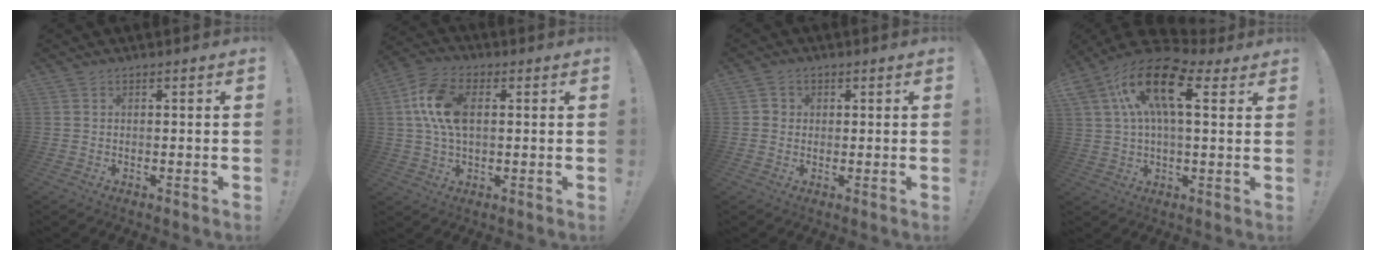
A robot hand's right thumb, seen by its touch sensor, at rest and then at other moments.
{"total": 13.2, "force": [2.2, 8.0, 10.2], "torque": [-0.197, 0.006, 0.041]}
{"total": 2.2, "force": [0.3, 2.2, 0.4], "torque": [-0.002, 0.001, 0.005]}
{"total": 19.0, "force": [7.1, 9.5, 14.8], "torque": [-0.250, -0.016, 0.120]}